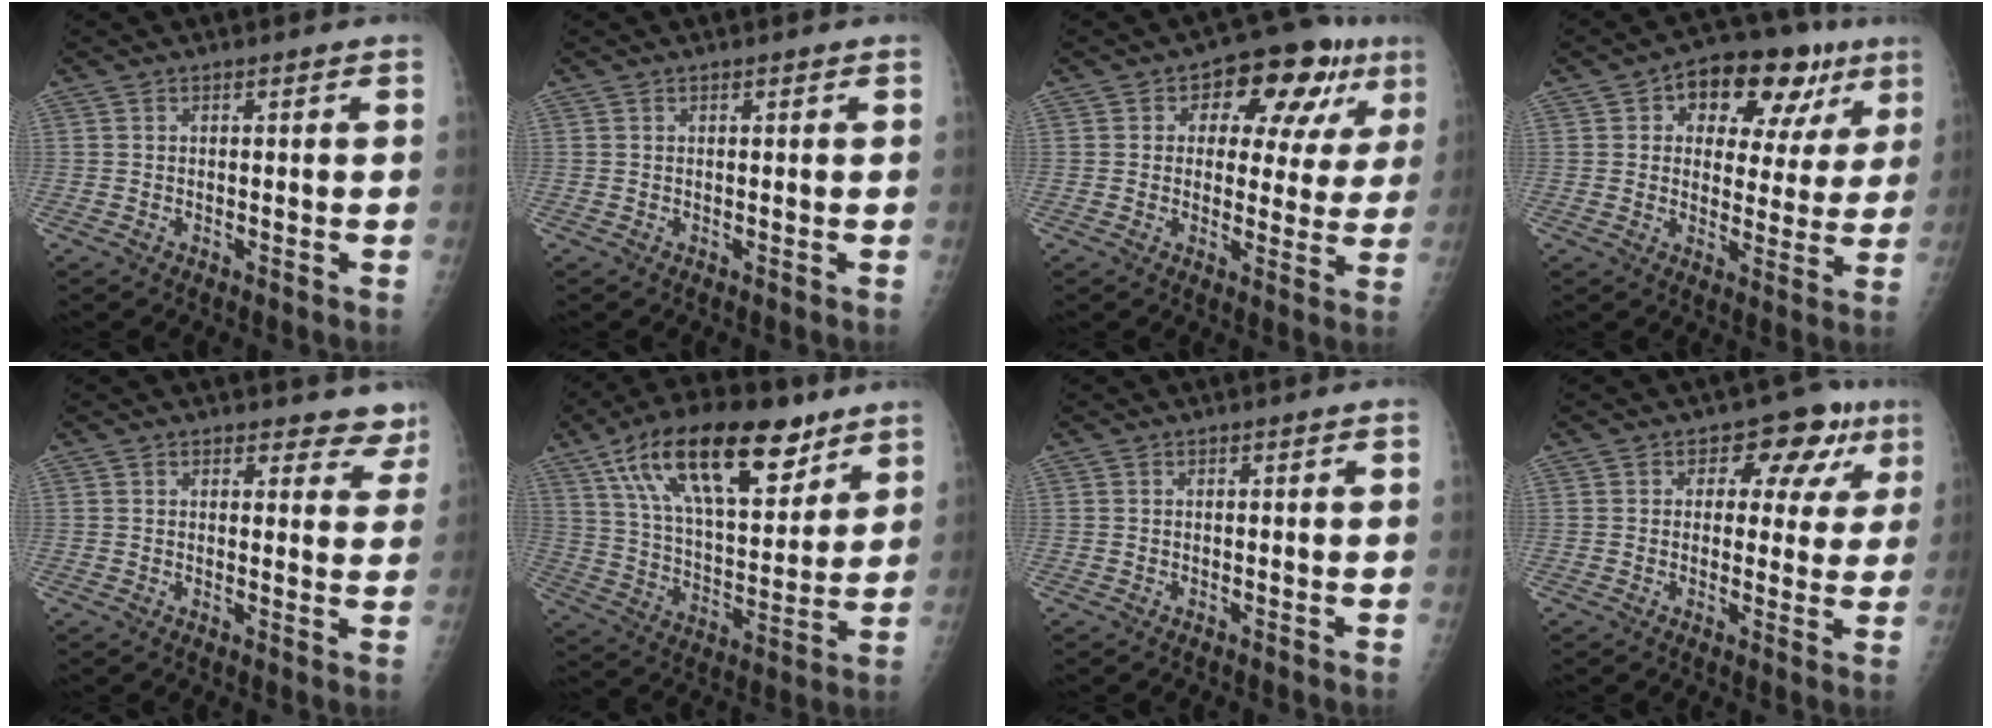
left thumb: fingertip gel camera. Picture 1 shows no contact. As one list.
[{"total": 0.0}, {"total": 13.4, "force": [5.4, 7.8, 9.4], "torque": [-0.068, 0.007, 0.069]}, {"total": 16.3, "force": [7.2, 9.7, 10.9], "torque": [-0.091, 0.004, 0.097]}, {"total": 5.9, "force": [5.3, 2.4, 0.7], "torque": [0.034, -0.029, 0.045]}, {"total": 23.5, "force": [13.4, 10.2, 16.4], "torque": [-0.246, -0.032, 0.233]}, {"total": 0.0}, {"total": 9.3, "force": [3.8, 6.1, 6.0], "torque": [-0.018, -0.001, 0.038]}]